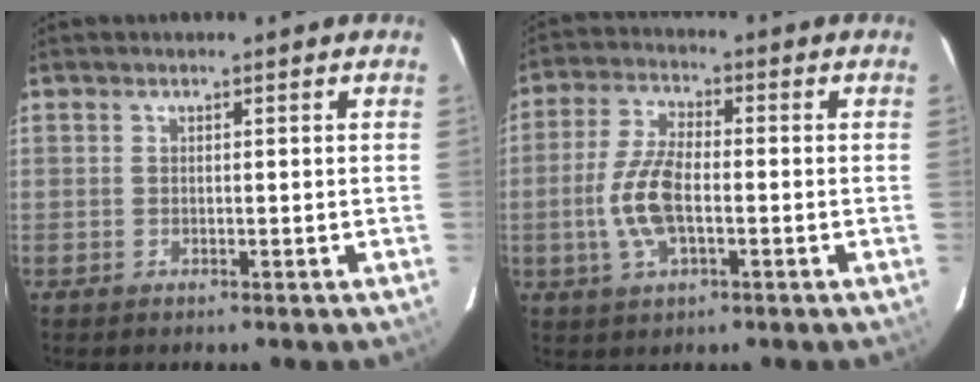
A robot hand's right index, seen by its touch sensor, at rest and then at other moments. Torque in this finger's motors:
{"motor_torque": [1.09, -0.32, 0.31, 0.08]}